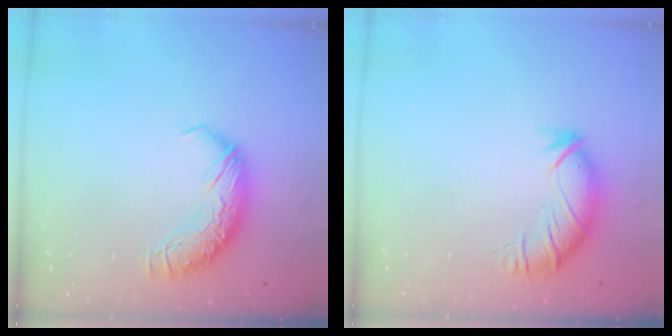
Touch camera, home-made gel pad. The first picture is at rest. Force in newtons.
{"total": 3.2, "press": 2.5, "slide": 1.9}